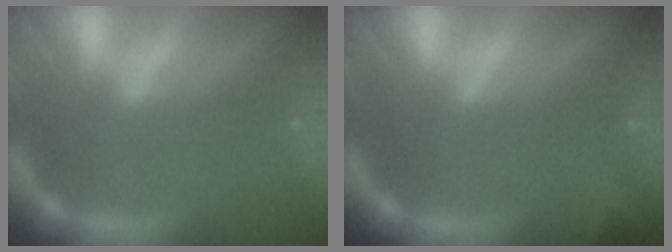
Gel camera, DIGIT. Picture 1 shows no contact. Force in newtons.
{"total": 1.9}